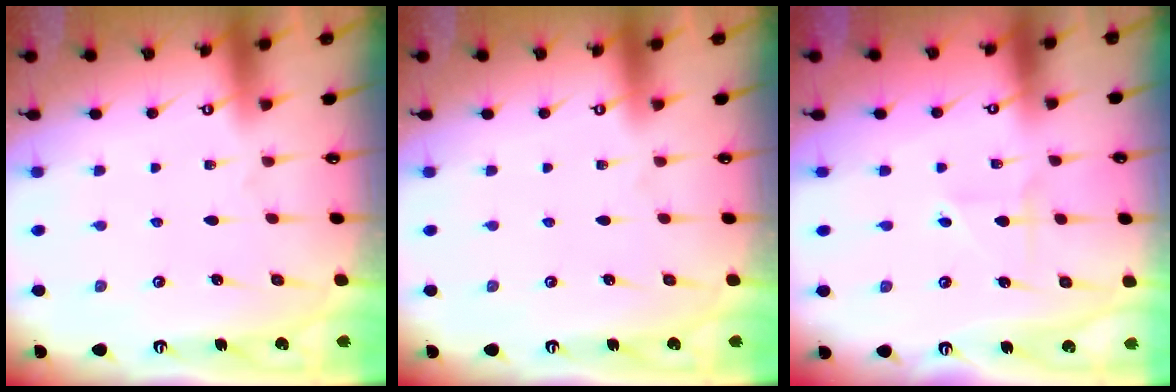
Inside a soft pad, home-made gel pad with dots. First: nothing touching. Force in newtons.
{"total": 0.0}
{"total": 2.9, "press": 2.9, "slide": 0.3}